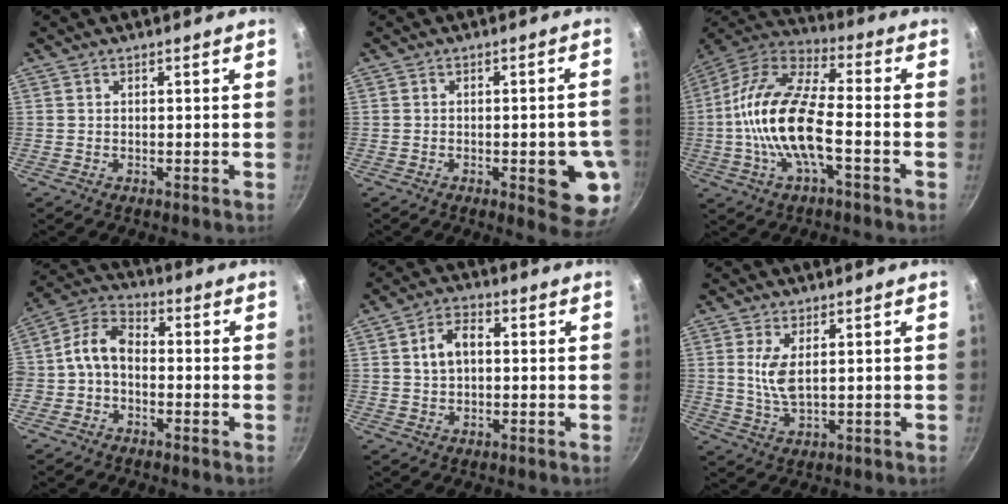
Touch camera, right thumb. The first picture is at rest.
{"total": 9.6, "force": [-2.3, 3.2, 8.8], "torque": [-0.085, 0.005, -0.024]}
{"total": 18.5, "force": [-3.4, 7.6, 16.5], "torque": [-0.317, 0.040, -0.080]}
{"total": 7.9, "force": [-1.5, 5.7, 5.2], "torque": [-0.090, 0.037, -0.044]}
{"total": 6.4, "force": [0.9, 4.2, 4.7], "torque": [-0.070, 0.015, 0.012]}
{"total": 5.5, "force": [1.4, 2.3, 4.9], "torque": [-0.095, -0.012, 0.032]}